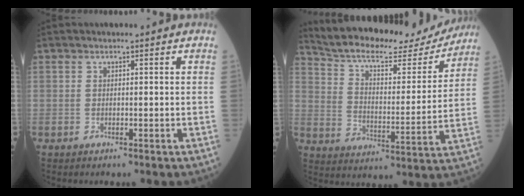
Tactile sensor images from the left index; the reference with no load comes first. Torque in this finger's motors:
{"motor_torque": [1.08, -1.05, 0.29, 0.04]}